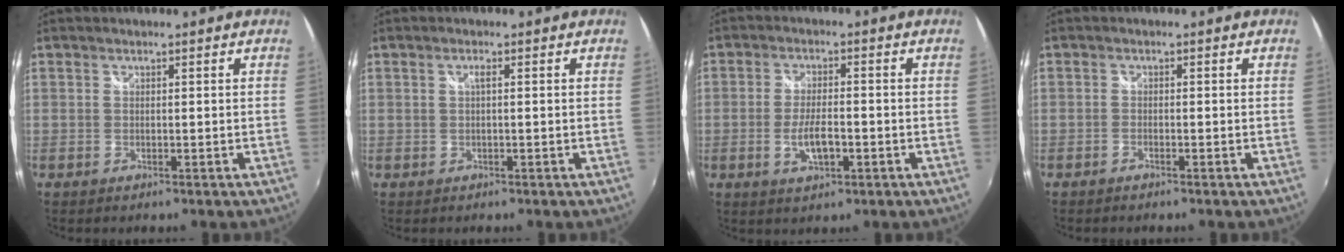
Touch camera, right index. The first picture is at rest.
{"total": 1.0, "force": [0.1, 0.0, 1.0], "torque": [-0.018, 0.002, -0.001]}
{"total": 5.5, "force": [-1.8, 2.0, 4.8], "torque": [-0.098, -0.005, -0.031]}
{"total": 0.7, "force": [-0.6, 0.2, 0.3], "torque": [-0.013, -0.001, -0.017]}